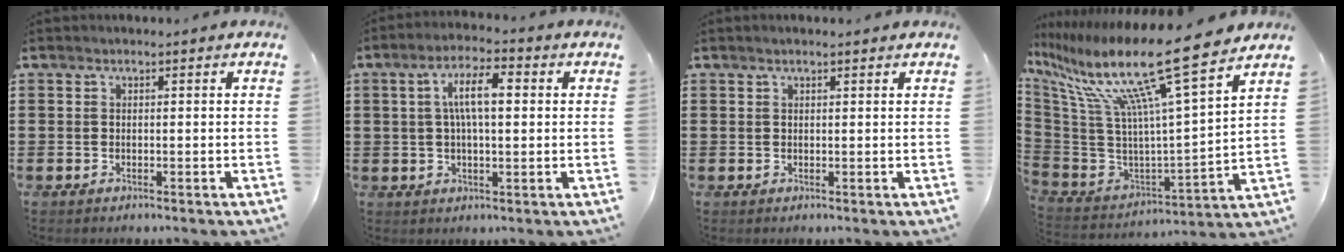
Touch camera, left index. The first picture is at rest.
{"total": 7.3, "force": [1.3, 2.5, 6.7], "torque": [-0.139, 0.012, 0.016]}
{"total": 0.6, "force": [0.5, 0.1, 0.4], "torque": [-0.009, 0.001, 0.008]}
{"total": 16.8, "force": [11.5, 1.0, 12.2], "torque": [-0.266, -0.080, 0.174]}